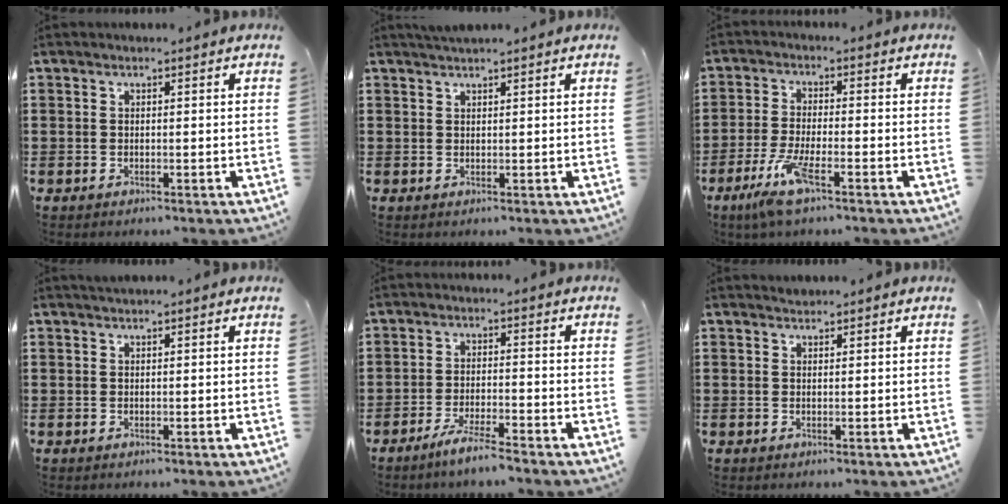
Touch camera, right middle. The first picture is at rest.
{"total": 1.2, "force": [1.2, 0.0, 0.3], "torque": [-0.008, -0.002, 0.023]}
{"total": 6.2, "force": [-3.6, 1.1, 5.0], "torque": [-0.113, -0.015, -0.066]}
{"total": 0.7, "force": [0.7, 0.0, 0.1], "torque": [-0.004, -0.003, 0.014]}
{"total": 4.1, "force": [-3.4, -0.6, 2.2], "torque": [-0.040, -0.008, -0.063]}
{"total": 1.0, "force": [0.9, 0.2, -0.3], "torque": [0.002, 0.000, 0.018]}